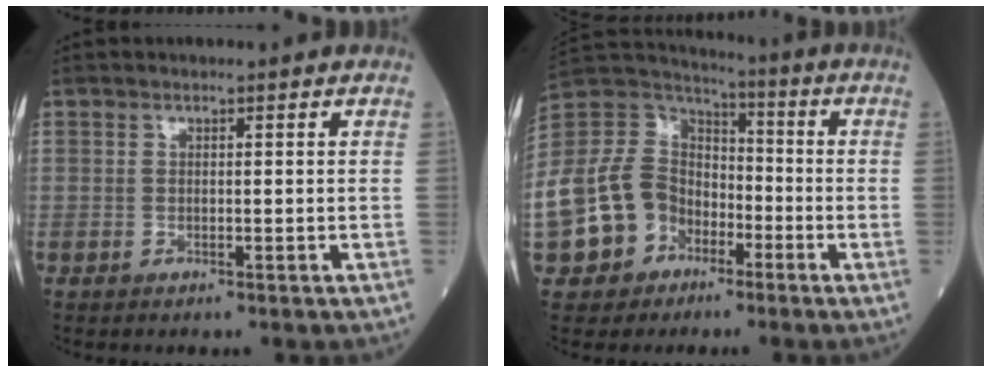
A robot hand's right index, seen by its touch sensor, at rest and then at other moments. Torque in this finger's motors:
{"motor_torque": [0.58, -0.32, 1.03, 0.09]}